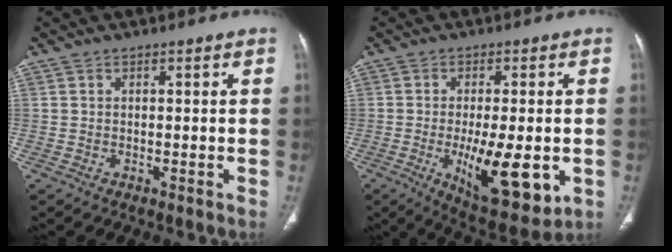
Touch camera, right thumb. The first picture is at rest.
{"total": 15.1, "force": [-3.5, 5.6, 13.5], "torque": [-0.194, -0.021, -0.040]}